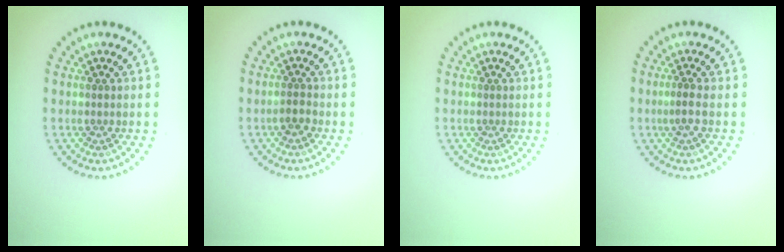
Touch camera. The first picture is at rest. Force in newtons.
{"total": 1.1, "press": 1.0, "slide": 0.5}
{"total": 0.0}
{"total": 1.1, "press": 0.8, "slide": 0.8}